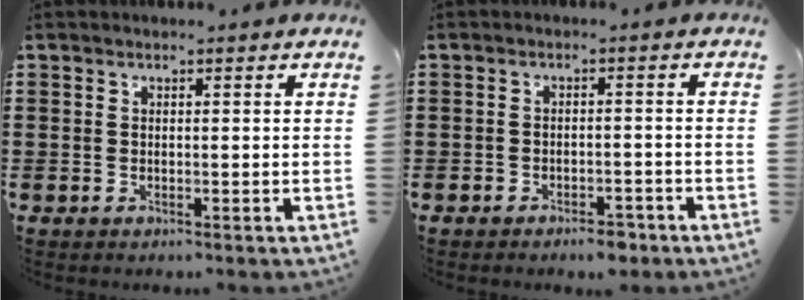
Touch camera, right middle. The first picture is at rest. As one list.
[{"total": 2.6, "force": [-2.4, 0.6, 0.5], "torque": [-0.013, 0.004, -0.050]}]